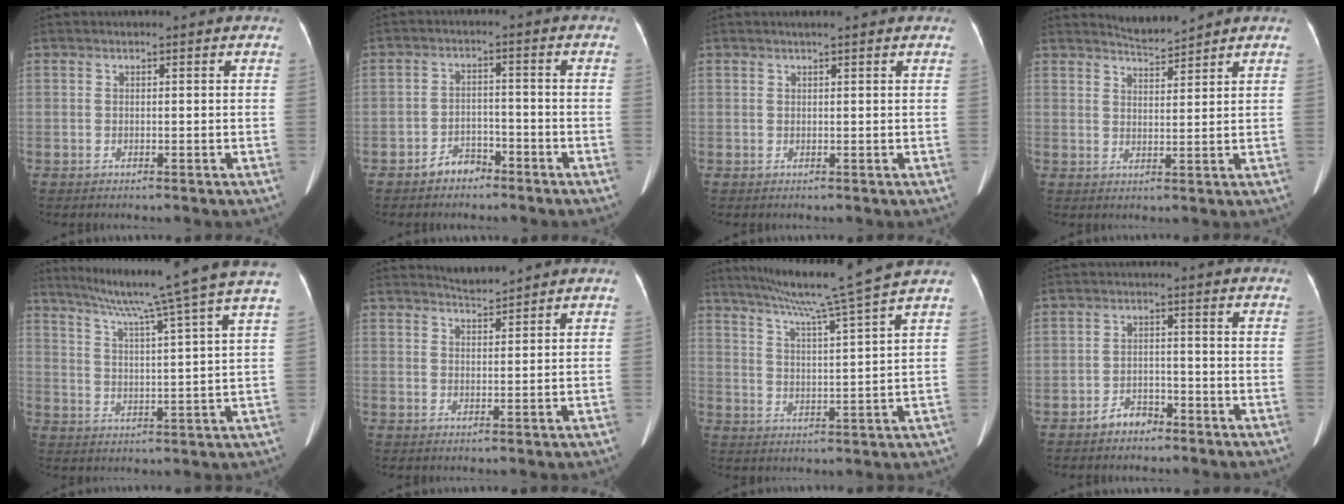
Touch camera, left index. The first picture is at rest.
{"total": 3.7, "force": [-2.9, 1.9, 1.1], "torque": [-0.019, 0.008, -0.047]}
{"total": 2.4, "force": [2.0, 0.1, 1.4], "torque": [-0.014, 0.018, 0.023]}
{"total": 3.0, "force": [2.9, -0.6, -0.3], "torque": [0.000, -0.004, 0.059]}
{"total": 18.0, "force": [14.8, -2.8, 9.9], "torque": [-0.162, -0.023, 0.198]}
{"total": 2.2, "force": [2.1, -0.5, -0.2], "torque": [-0.002, -0.001, 0.044]}
{"total": 13.0, "force": [10.7, -2.9, 6.7], "torque": [-0.116, -0.017, 0.158]}
{"total": 3.5, "force": [-2.8, 1.8, 1.2], "torque": [-0.022, 0.006, -0.045]}